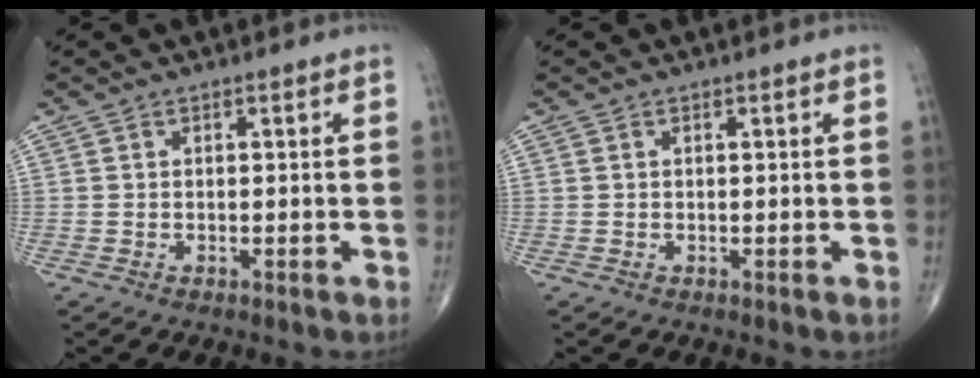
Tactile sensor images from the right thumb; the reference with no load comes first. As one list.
[{"total": 0.0}]